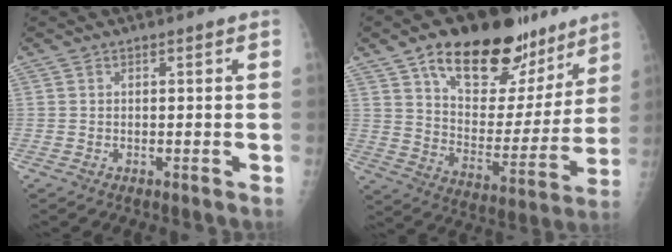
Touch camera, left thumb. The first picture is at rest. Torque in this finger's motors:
{"motor_torque": [0.56, 0.57, 1.27, -1.50, 0.20]}